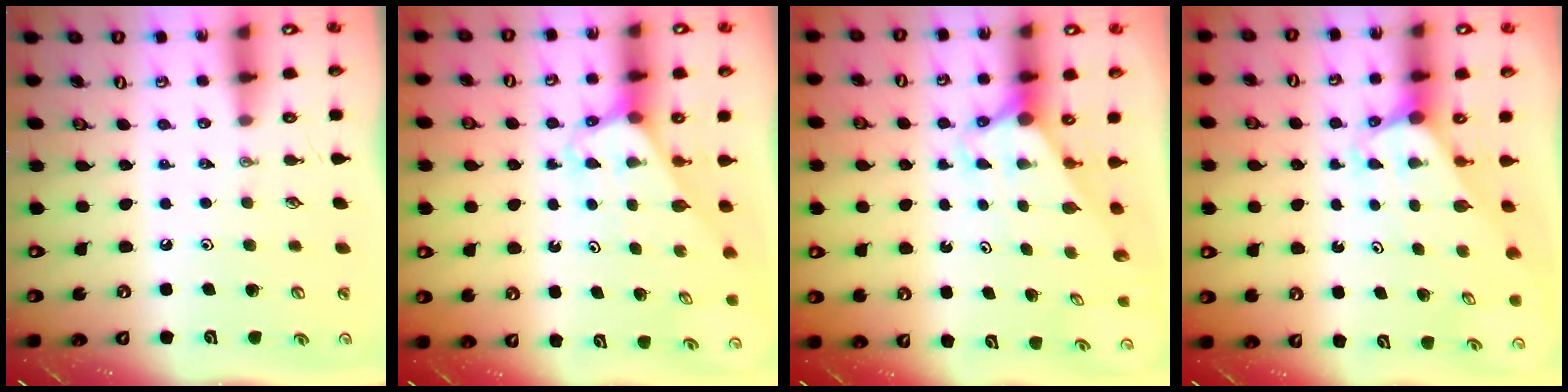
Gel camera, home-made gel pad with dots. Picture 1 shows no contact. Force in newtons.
{"total": 3.1, "press": 3.1, "slide": 0.2}
{"total": 2.8, "press": 2.8, "slide": 0.1}
{"total": 2.9, "press": 2.9, "slide": 0.2}